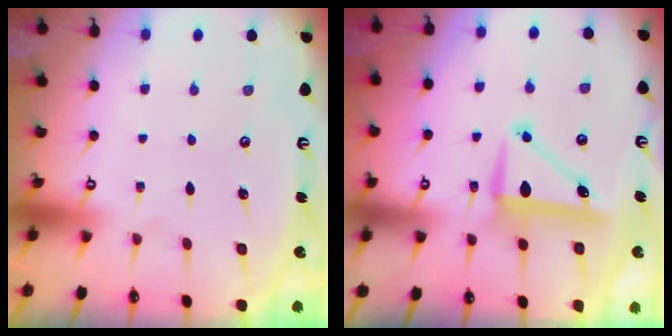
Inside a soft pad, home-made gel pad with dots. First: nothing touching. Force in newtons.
{"total": 8.8, "press": 8.8, "slide": 1.0}